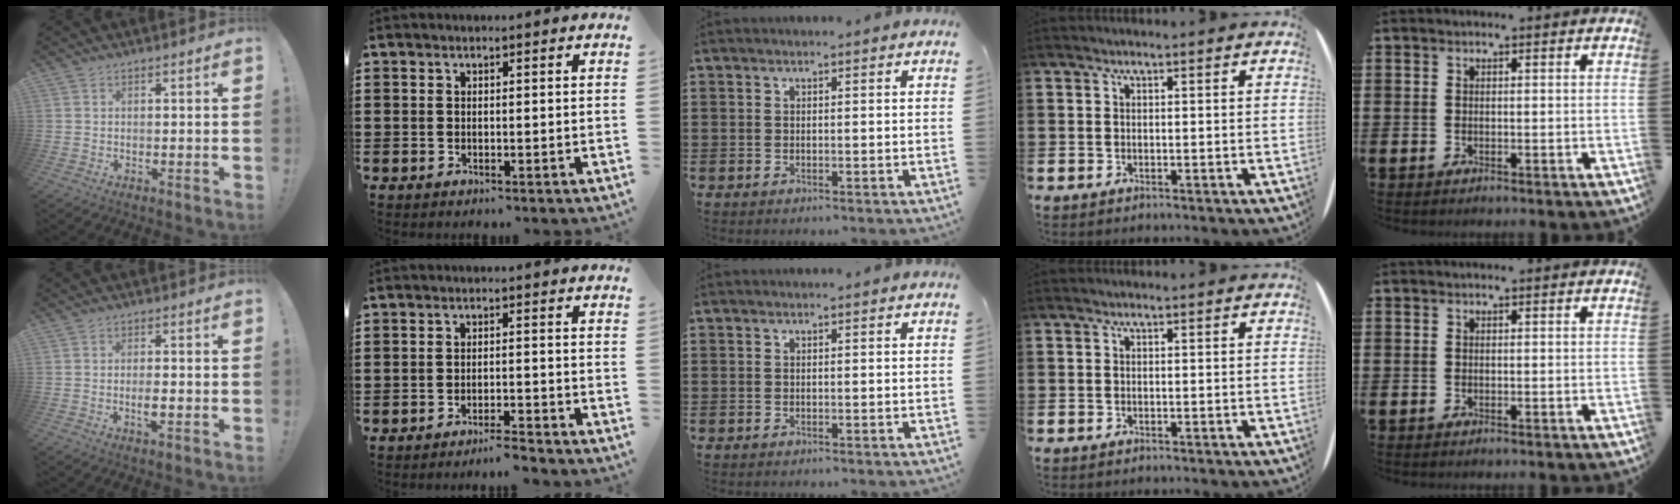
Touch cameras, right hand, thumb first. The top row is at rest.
{"thumb": {"total": 3.4, "force": [-1.3, 0.9, 3.0], "torque": [-0.055, 0.001, -0.025]}, "index": {"total": 2.6, "force": [-2.5, -0.2, 0.7], "torque": [-0.014, -0.001, -0.052]}}